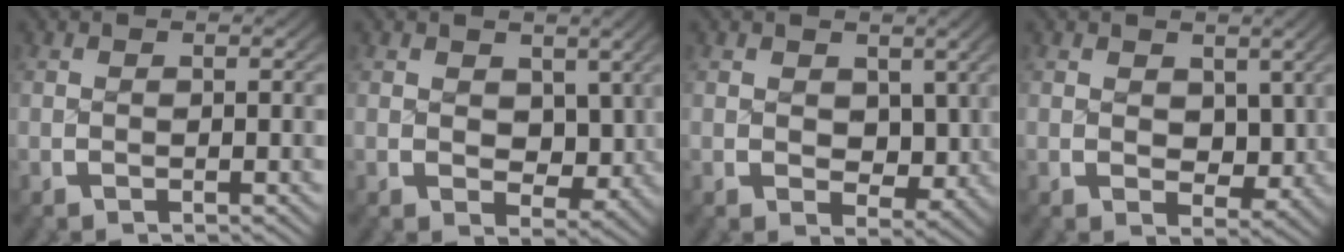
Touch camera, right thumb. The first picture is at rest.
{"total": 4.0, "force": [1.2, 3.0, 2.5], "torque": [-0.042, -0.027, 0.033]}
{"total": 3.8, "force": [1.1, 2.8, 2.3], "torque": [-0.041, -0.027, 0.031]}
{"total": 3.3, "force": [1.1, 2.4, 2.0], "torque": [-0.033, -0.025, 0.031]}